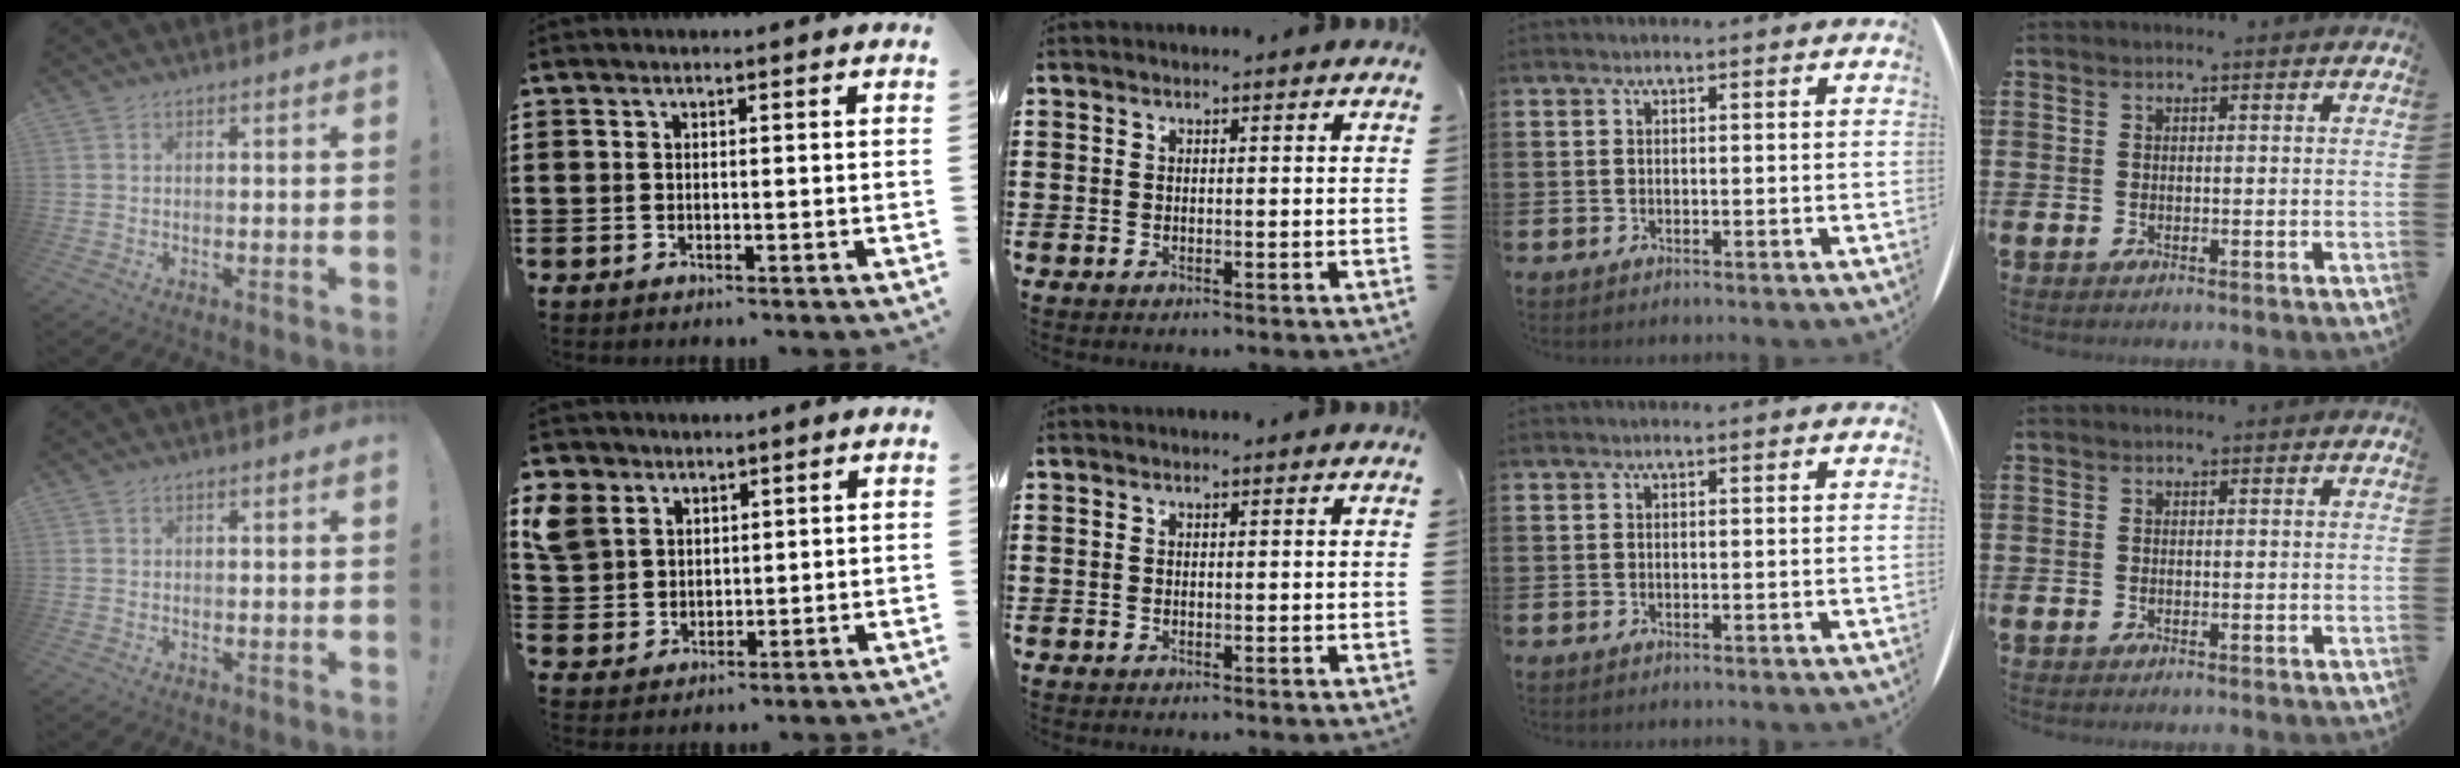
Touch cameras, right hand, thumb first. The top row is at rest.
{"index": {"total": 5.6, "force": [3.1, 4.5, 1.2], "torque": [-0.052, 0.014, 0.060]}}